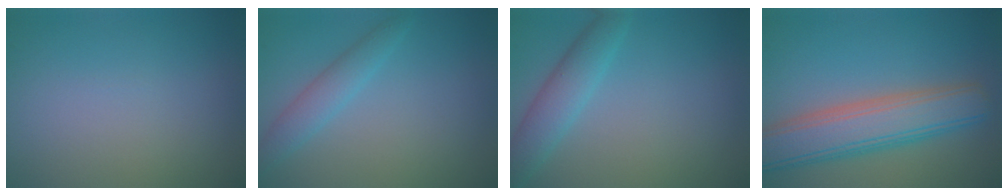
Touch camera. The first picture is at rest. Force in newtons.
{"total": 2.2, "press": 2.2, "slide": 0.1}
{"total": 3.1, "press": 3.1, "slide": 0.1}
{"total": 7.0, "press": 7.0, "slide": 0.6}